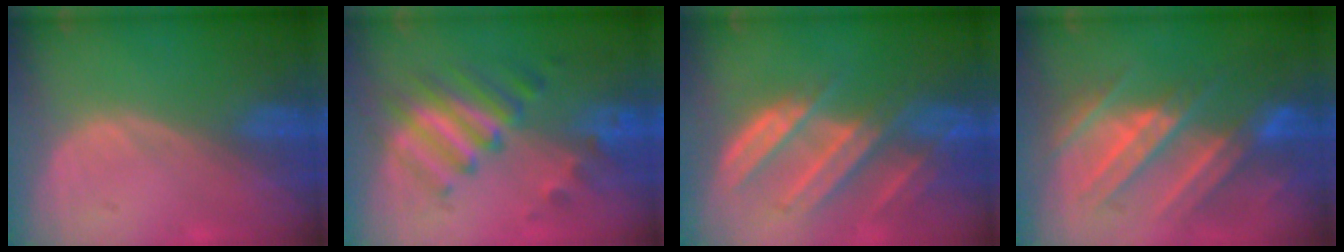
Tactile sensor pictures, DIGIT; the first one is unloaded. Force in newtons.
{"total": 7.6, "press": 7.6, "slide": 0.9}
{"total": 9.3, "press": 8.3, "slide": 4.4}
{"total": 9.4, "press": 9.3, "slide": 1.6}